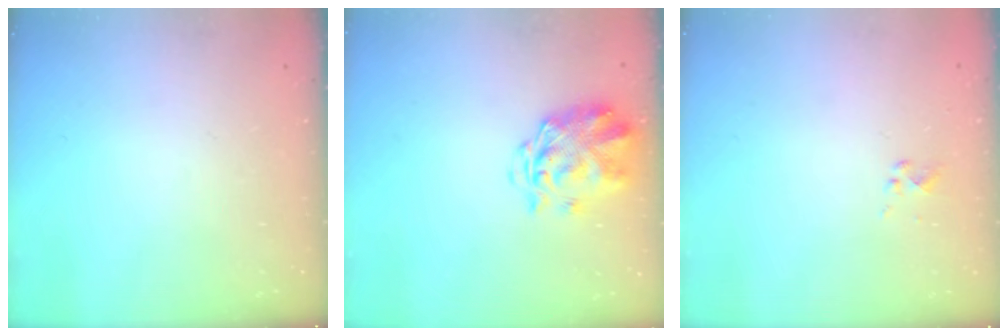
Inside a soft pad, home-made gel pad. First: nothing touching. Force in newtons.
{"total": 3.9, "press": 3.5, "slide": 1.8}
{"total": 0.9, "press": 0.8, "slide": 0.3}